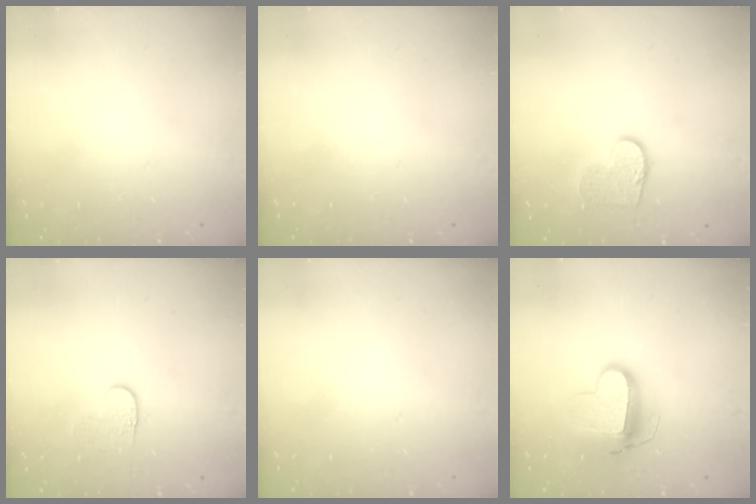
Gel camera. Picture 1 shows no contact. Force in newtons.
{"total": 0.0}
{"total": 9.0, "press": 9.0, "slide": 0.5}
{"total": 3.6, "press": 3.6, "slide": 0.4}
{"total": 0.6, "press": 0.6, "slide": 0.2}
{"total": 11.7, "press": 11.6, "slide": 1.3}